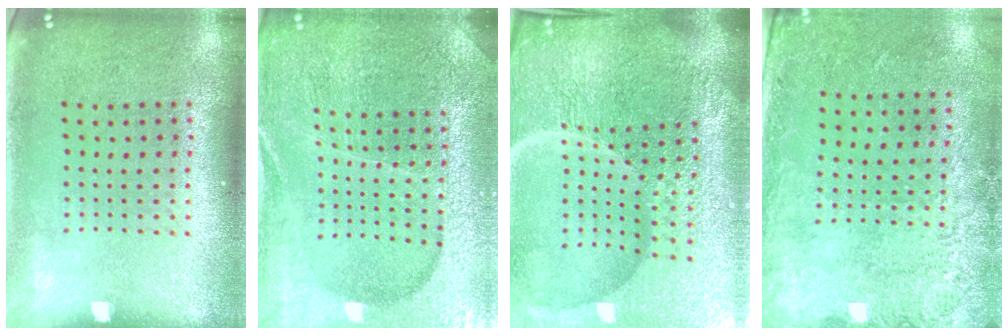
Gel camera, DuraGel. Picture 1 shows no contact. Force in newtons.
{"total": 4.8, "press": 4.4, "slide": 1.8}
{"total": 7.2, "press": 6.3, "slide": 3.5}
{"total": 2.7, "press": 1.9, "slide": 1.9}